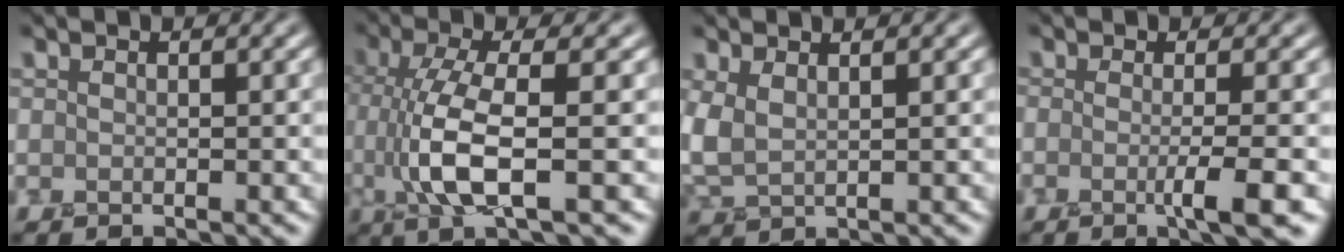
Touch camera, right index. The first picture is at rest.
{"total": 6.3, "force": [-0.9, 1.5, 6.0], "torque": [-0.135, -0.002, -0.014]}
{"total": 3.4, "force": [1.0, 1.7, 2.7], "torque": [-0.078, 0.003, 0.023]}
{"total": 3.4, "force": [-0.7, 0.6, 3.2], "torque": [-0.046, -0.006, -0.018]}